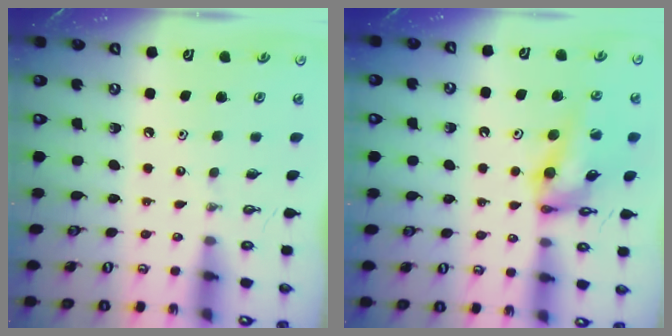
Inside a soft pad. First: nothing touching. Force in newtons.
{"total": 12.5, "press": 12.5, "slide": 1.0}